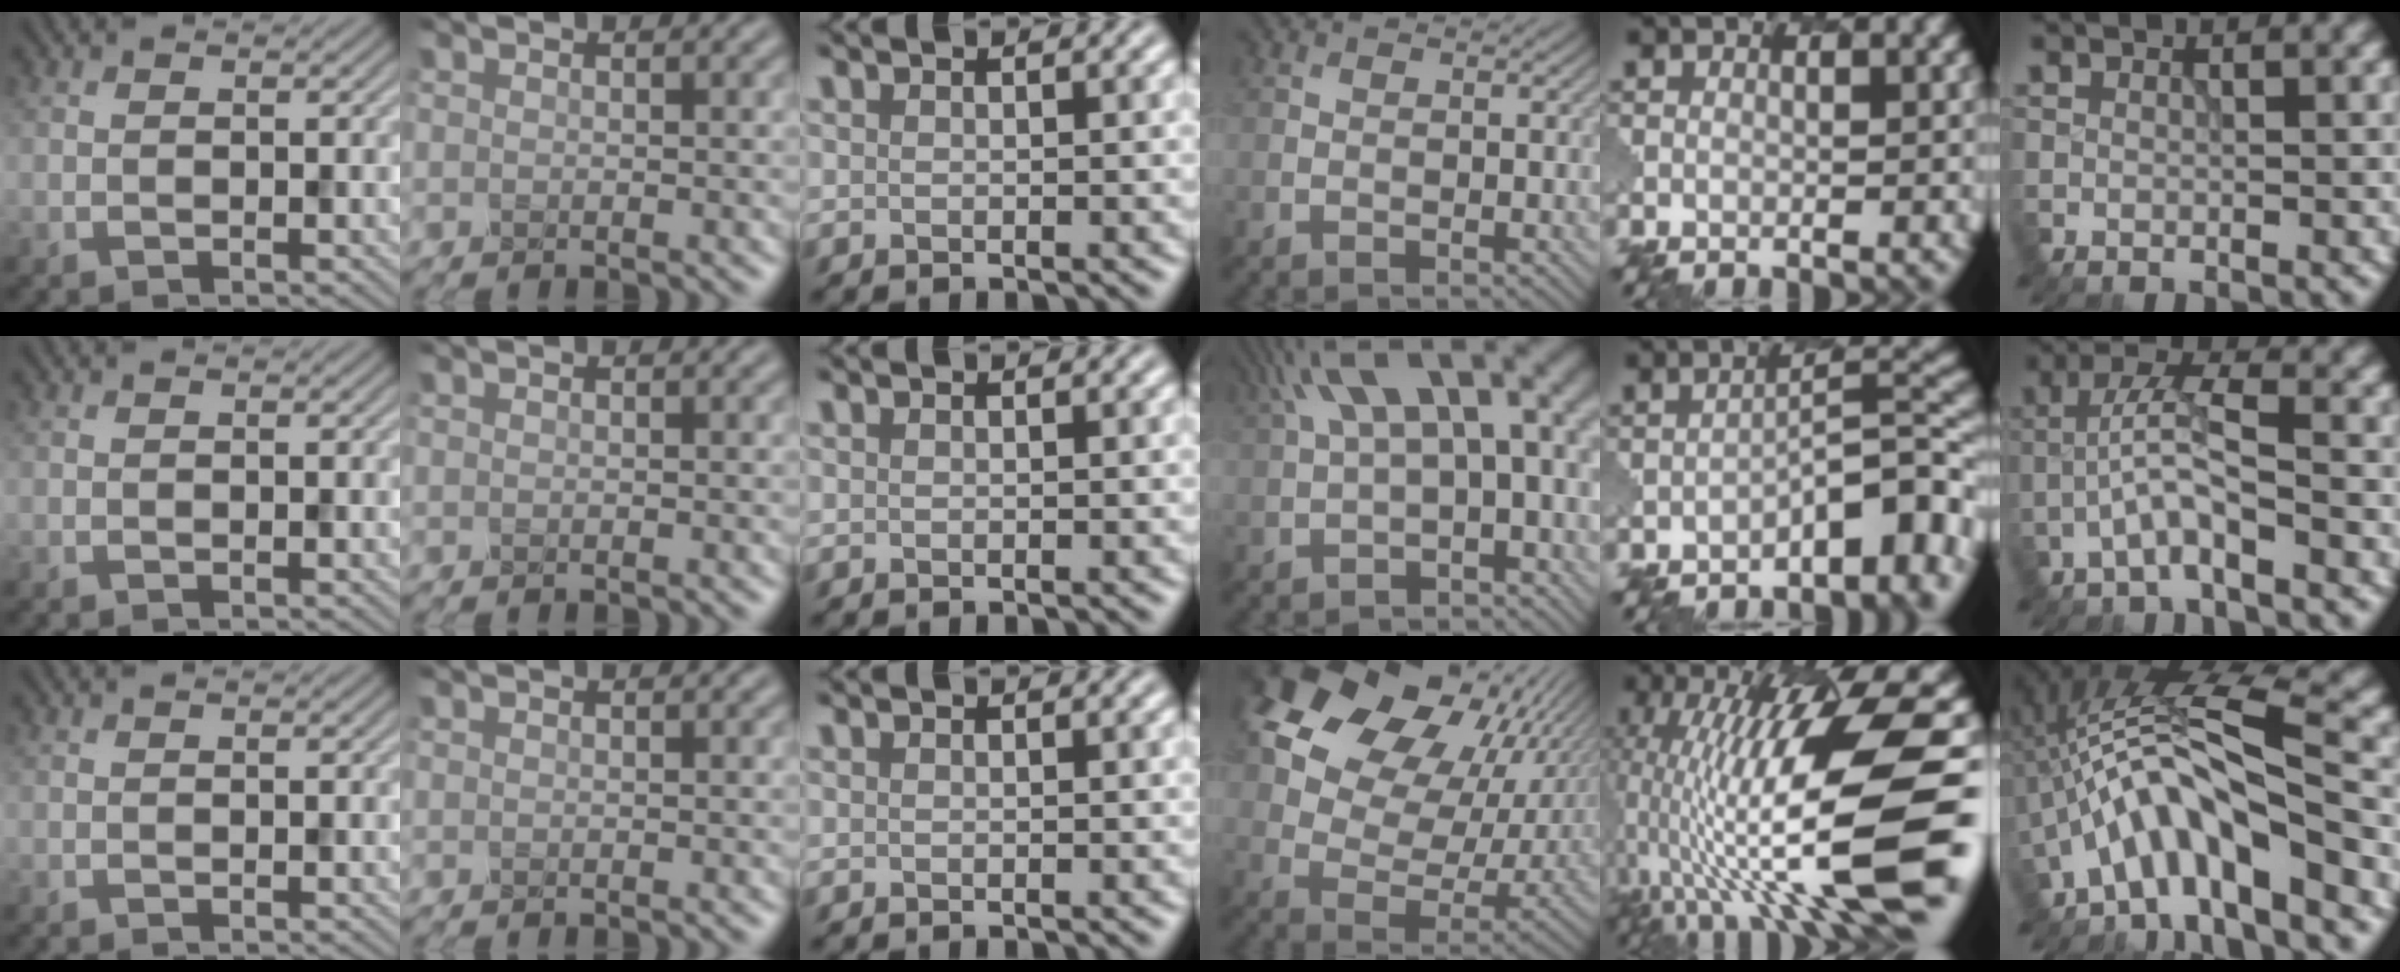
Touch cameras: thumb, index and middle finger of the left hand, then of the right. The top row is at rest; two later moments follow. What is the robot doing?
{"motion": "dispense", "object": "oil cruet"}